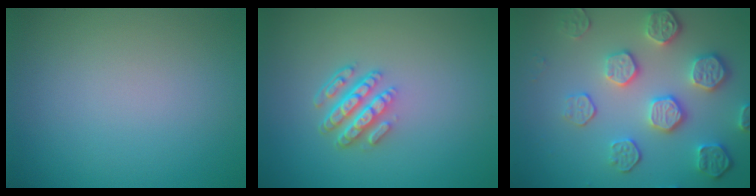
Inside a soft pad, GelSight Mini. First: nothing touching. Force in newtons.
{"total": 4.3, "press": 3.1, "slide": 3.0}
{"total": 5.2, "press": 4.5, "slide": 2.6}